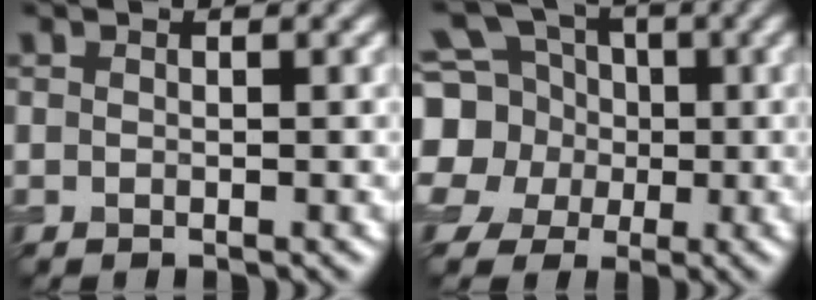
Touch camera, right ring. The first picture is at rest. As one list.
[{"total": 10.6, "force": [1.1, 9.5, 4.5], "torque": [-0.144, 0.018, -0.013]}]